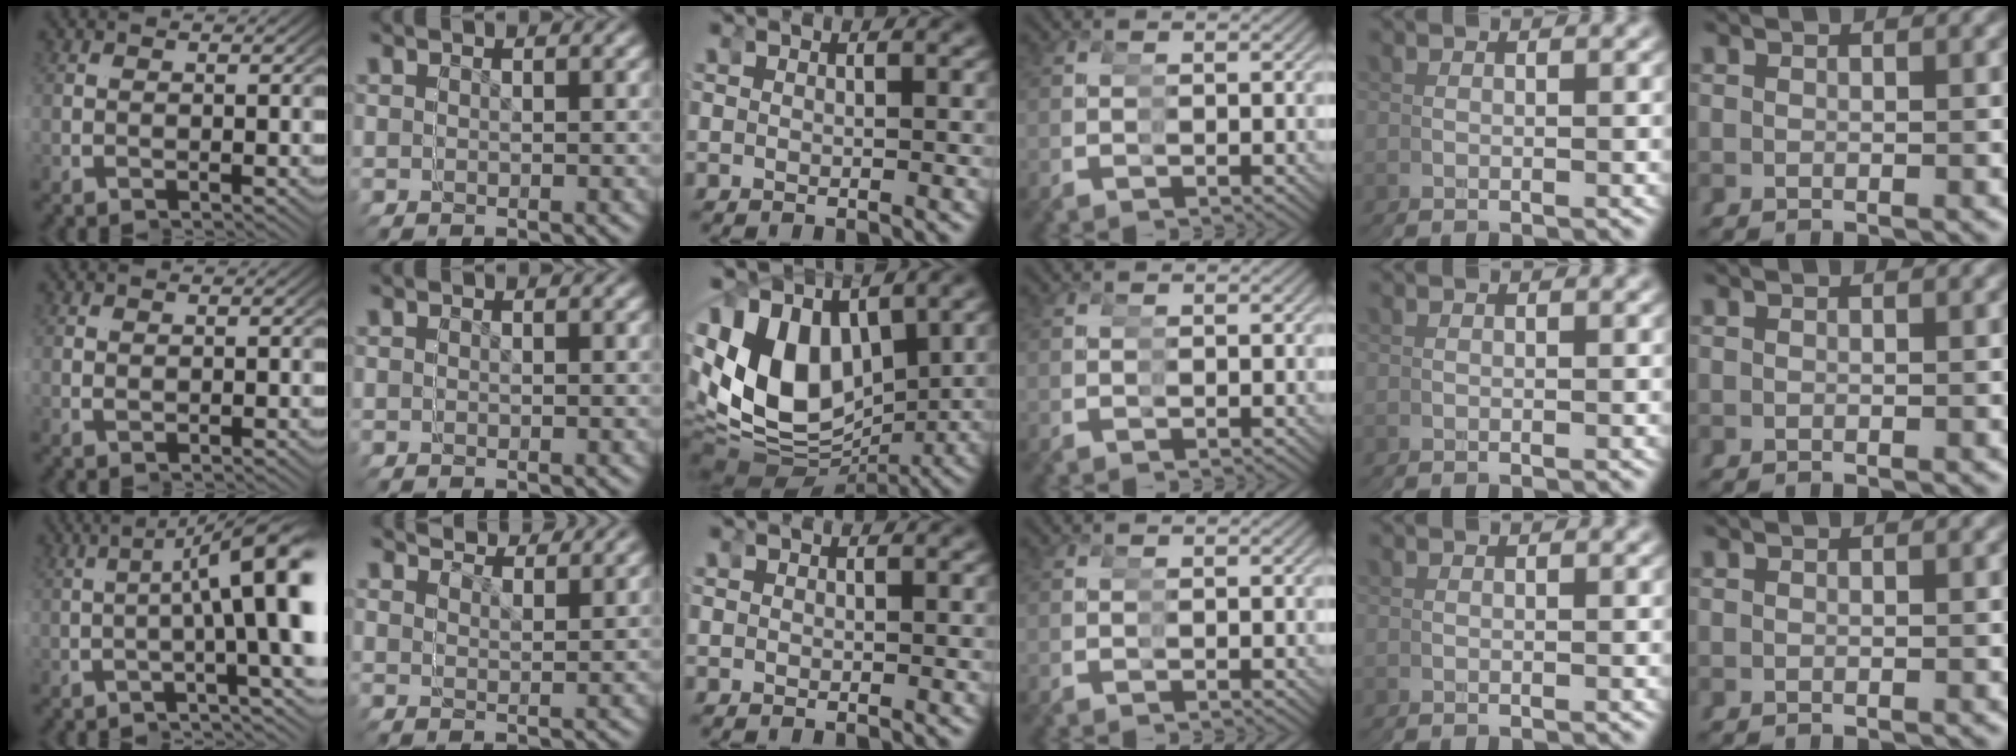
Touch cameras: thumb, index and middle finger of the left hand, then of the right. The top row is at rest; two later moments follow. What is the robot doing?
{"motion": "grasp_and_lifting", "object": "tape"}